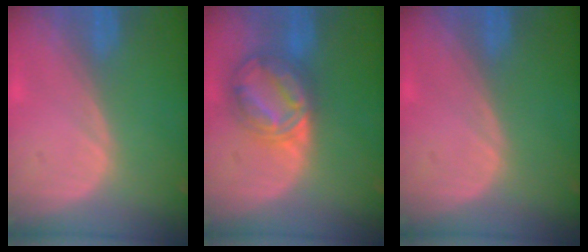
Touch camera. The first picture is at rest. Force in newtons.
{"total": 7.7, "press": 7.6, "slide": 0.5}
{"total": 0.0}